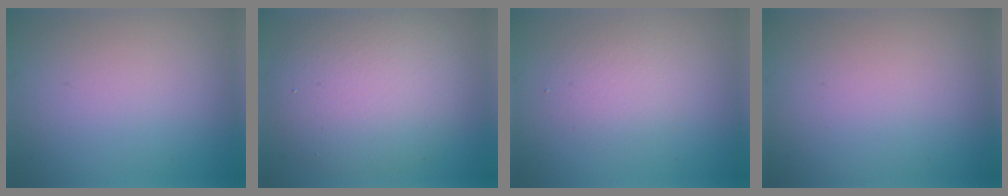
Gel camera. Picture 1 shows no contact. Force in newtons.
{"total": 8.4, "press": 8.4, "slide": 0.5}
{"total": 2.4, "press": 2.4, "slide": 0.2}
{"total": 0.0}